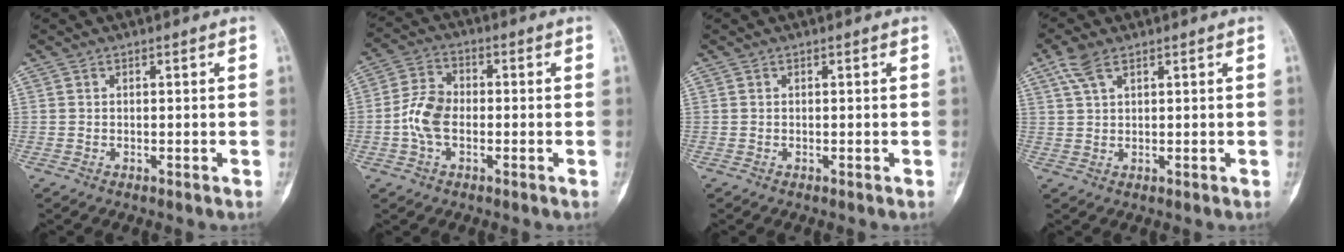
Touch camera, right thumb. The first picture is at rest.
{"total": 7.5, "force": [-1.4, 4.8, 5.5], "torque": [-0.108, 0.020, -0.035]}
{"total": 0.0}
{"total": 4.3, "force": [2.5, 1.9, 3.0], "torque": [-0.065, 0.008, 0.054]}